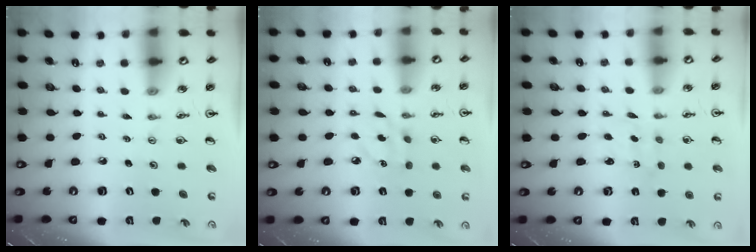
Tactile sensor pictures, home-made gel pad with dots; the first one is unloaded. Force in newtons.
{"total": 6.6, "press": 6.6, "slide": 0.0}
{"total": 1.7, "press": 1.5, "slide": 0.8}